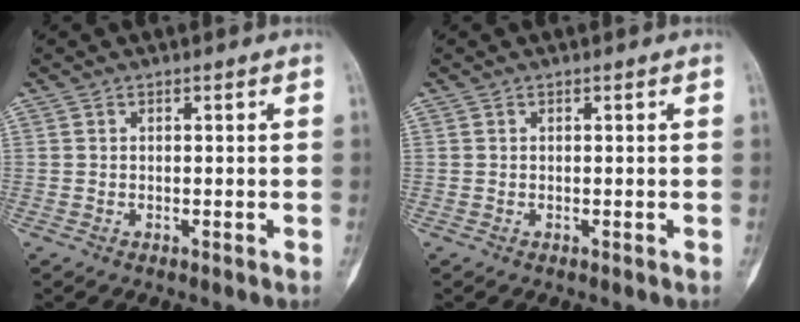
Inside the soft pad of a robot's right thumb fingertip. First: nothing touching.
{"total": 0.0}